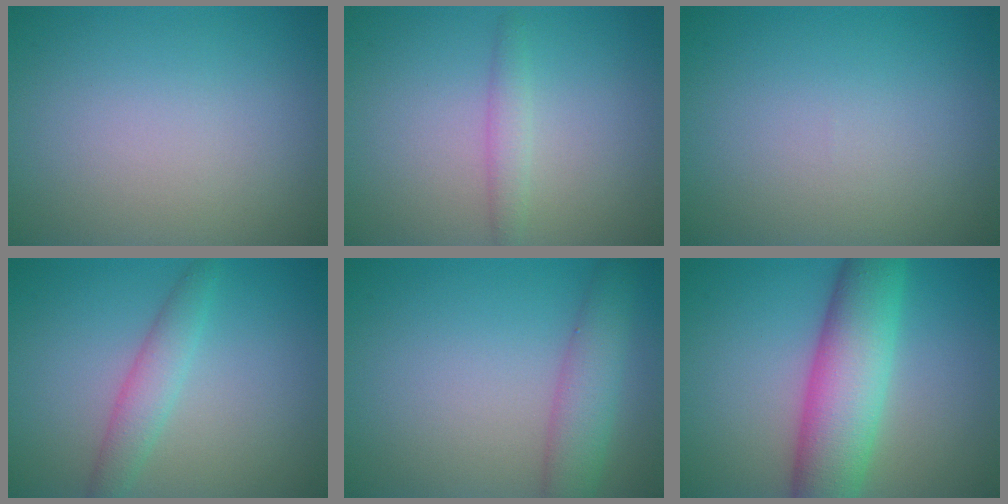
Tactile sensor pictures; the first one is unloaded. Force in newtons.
{"total": 1.4, "press": 1.4, "slide": 0.0}
{"total": 0.0}
{"total": 2.7, "press": 2.7, "slide": 0.0}
{"total": 3.9, "press": 3.9, "slide": 0.1}
{"total": 8.7, "press": 8.7, "slide": 0.2}